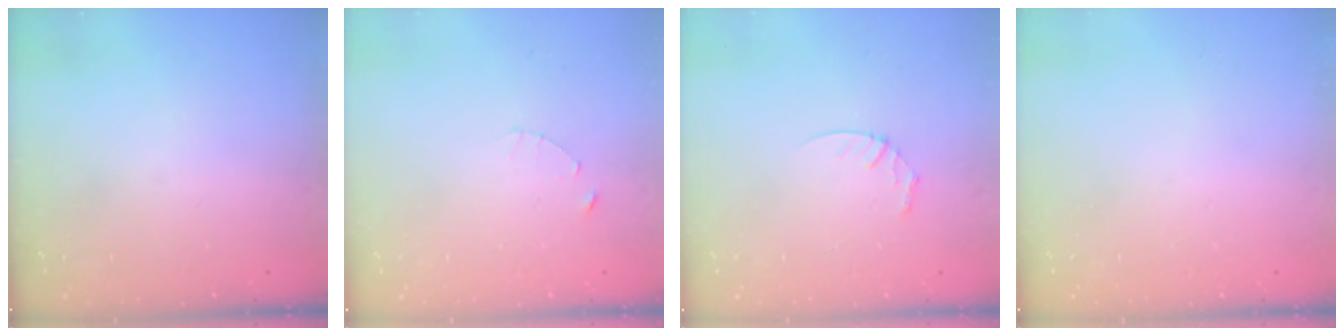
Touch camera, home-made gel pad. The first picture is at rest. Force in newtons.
{"total": 1.0, "press": 1.0, "slide": 0.2}
{"total": 3.5, "press": 3.5, "slide": 0.3}
{"total": 0.0}